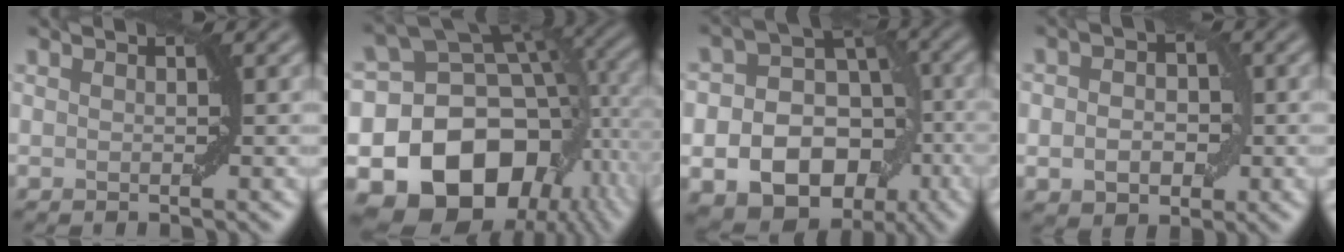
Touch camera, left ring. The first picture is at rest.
{"total": 18.1, "force": [-6.2, 13.2, 10.9], "torque": [-0.167, -0.019, -0.090]}
{"total": 15.0, "force": [-5.2, 12.1, 7.2], "torque": [-0.095, -0.020, -0.103]}
{"total": 4.1, "force": [-0.3, 3.1, 2.7], "torque": [-0.024, -0.001, -0.011]}